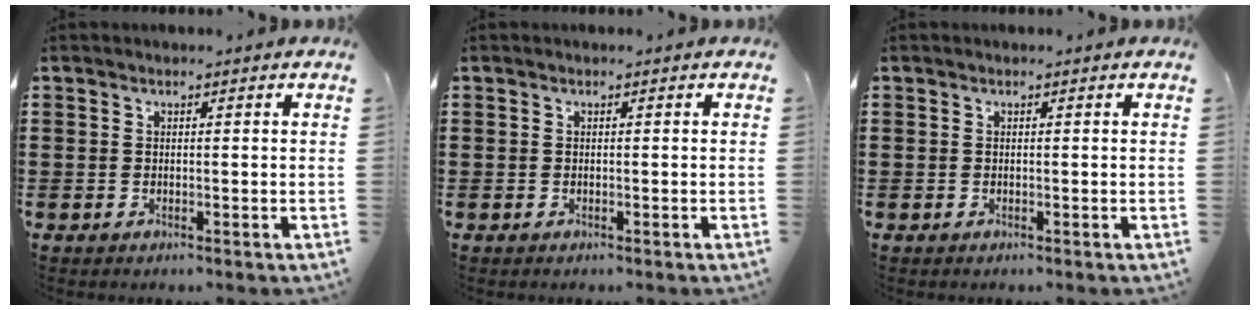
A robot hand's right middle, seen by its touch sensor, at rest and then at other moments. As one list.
[{"total": 0.0}, {"total": 0.0}]